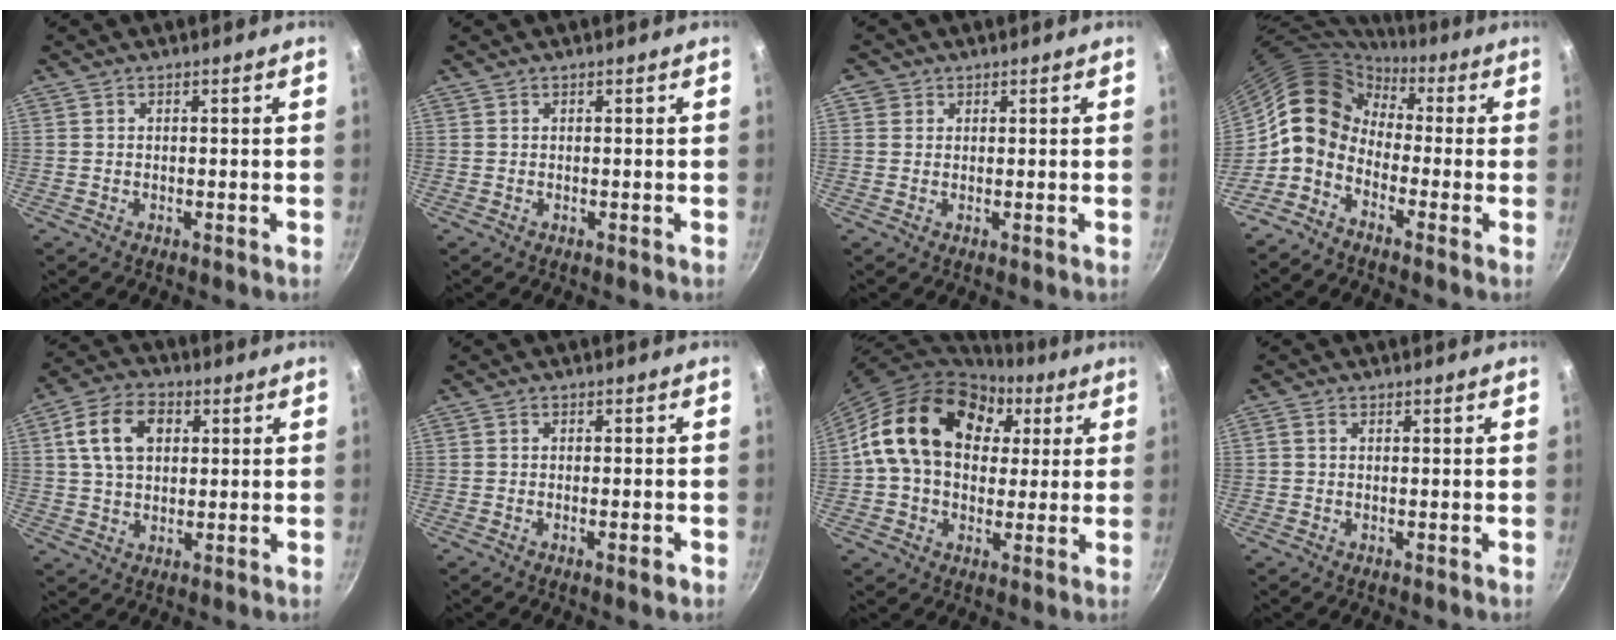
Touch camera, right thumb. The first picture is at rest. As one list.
[{"total": 0.0}, {"total": 1.8, "force": [0.6, 1.6, 0.3], "torque": [0.010, 0.004, 0.006]}, {"total": 9.7, "force": [-1.2, 7.8, 5.7], "torque": [-0.075, 0.040, -0.049]}, {"total": 10.9, "force": [2.9, 7.4, 7.3], "torque": [-0.118, 0.012, 0.044]}, {"total": 2.4, "force": [-1.1, 0.6, 2.0], "torque": [-0.034, 0.008, -0.019]}, {"total": 20.1, "force": [5.3, 14.8, 12.5], "torque": [-0.188, 0.019, 0.078]}, {"total": 1.1, "force": [0.1, 0.8, 0.7], "torque": [-0.014, 0.006, 0.001]}]